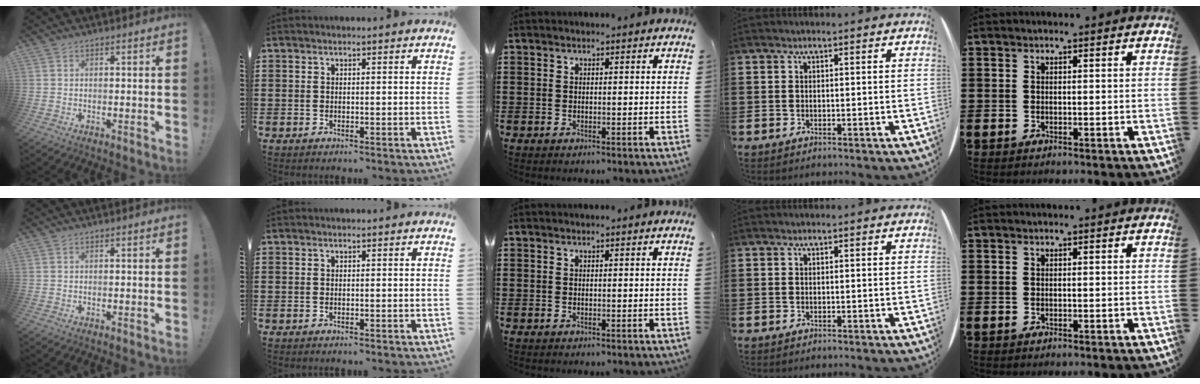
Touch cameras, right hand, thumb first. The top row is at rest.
{}